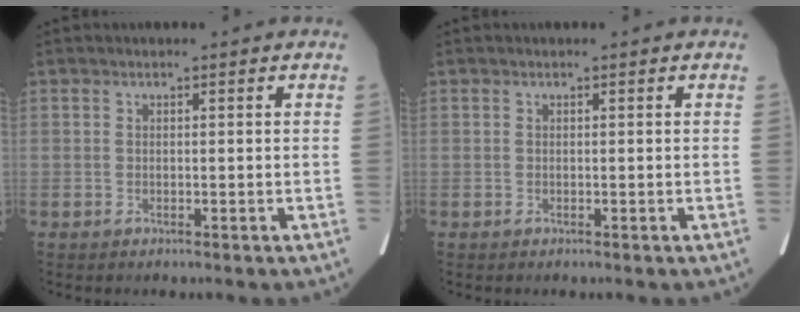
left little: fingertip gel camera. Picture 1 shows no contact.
{"total": 0.0}